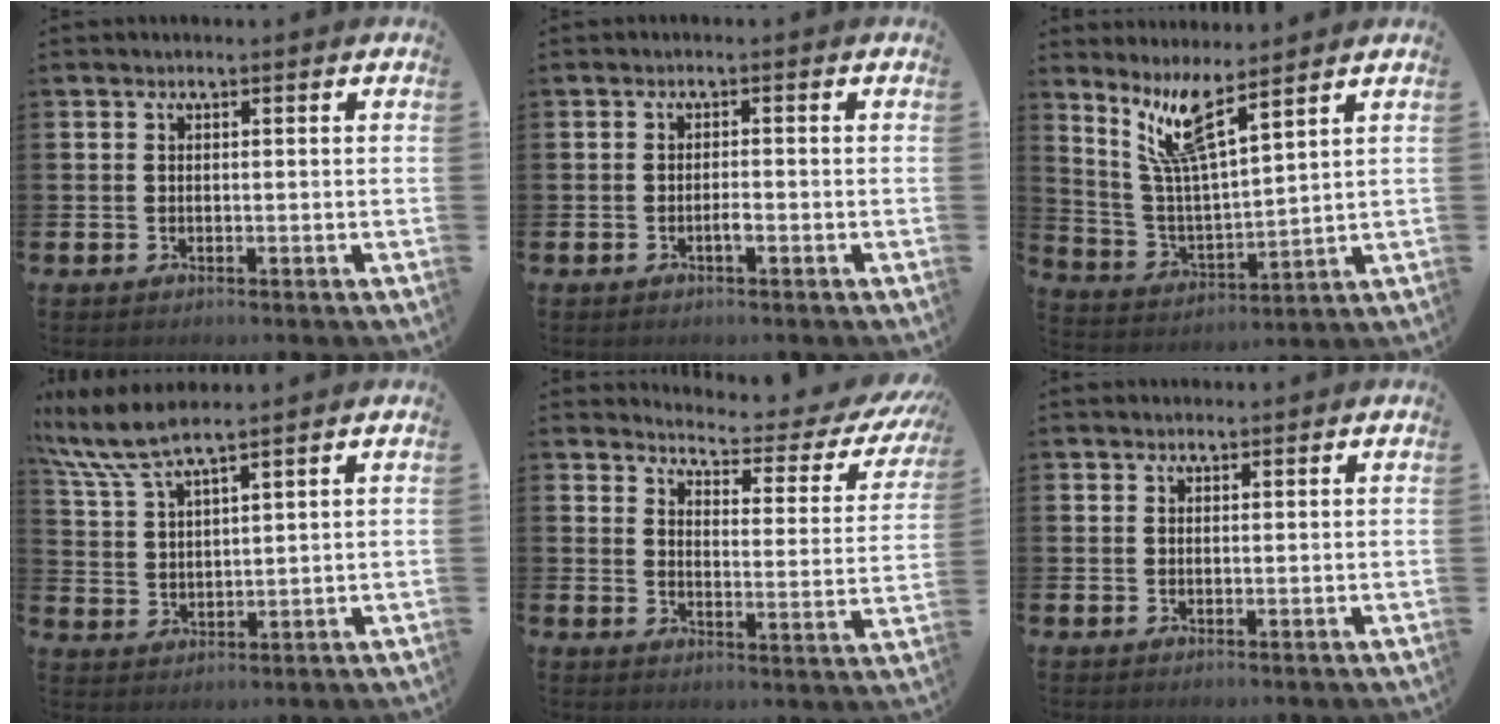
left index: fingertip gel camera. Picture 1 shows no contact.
{"total": 1.1, "force": [-0.6, 0.3, 0.9], "torque": [-0.019, -0.001, -0.012]}
{"total": 8.5, "force": [6.6, 1.0, 5.2], "torque": [-0.129, -0.026, 0.116]}
{"total": 7.3, "force": [6.6, 0.7, 3.1], "torque": [-0.088, -0.021, 0.120]}
{"total": 4.2, "force": [3.8, 0.7, 1.5], "torque": [-0.040, -0.042, 0.054]}
{"total": 1.1, "force": [1.1, 0.4, 0.2], "torque": [0.005, -0.001, 0.018]}